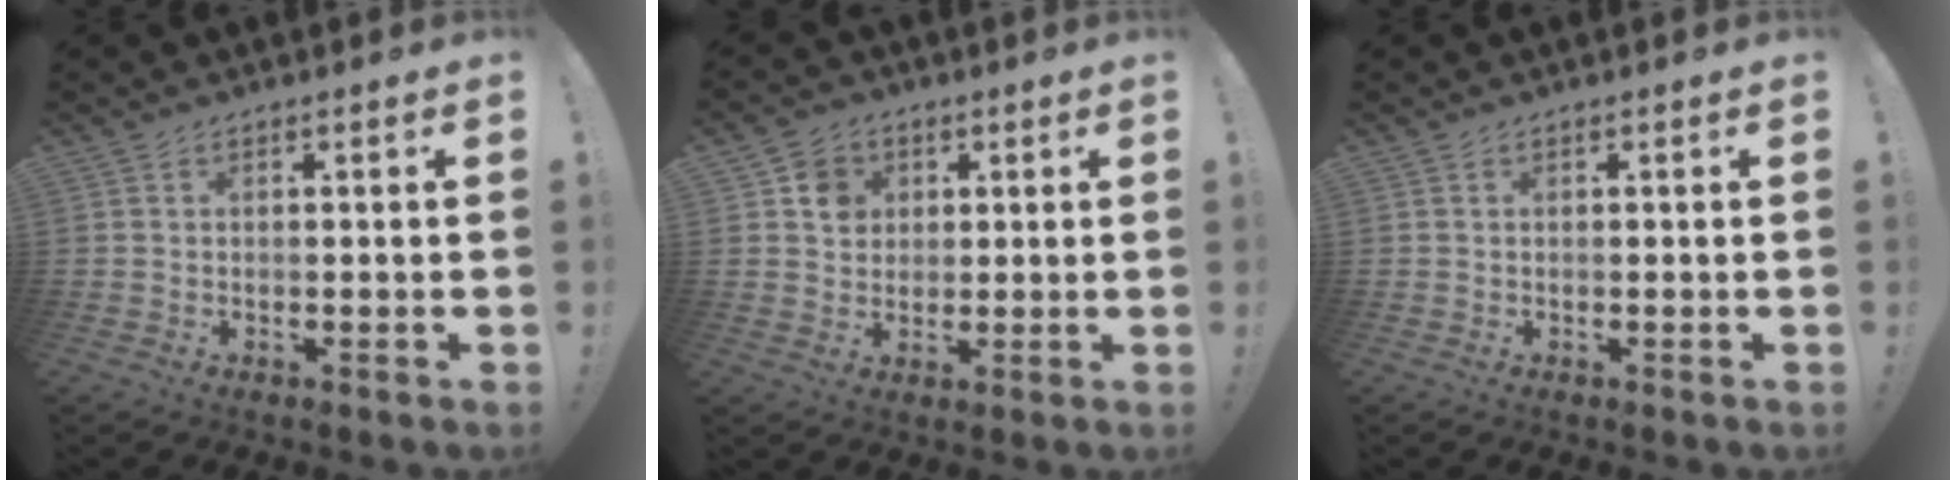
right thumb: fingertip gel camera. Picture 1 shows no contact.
{"total": 6.4, "force": [2.2, 5.8, 1.8], "torque": [-0.011, -0.008, 0.040]}
{"total": 0.0}